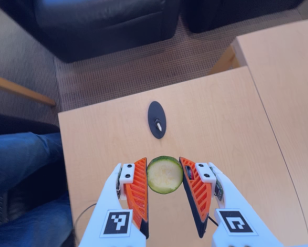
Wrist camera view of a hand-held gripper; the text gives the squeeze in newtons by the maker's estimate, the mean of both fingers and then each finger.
{"total": 7.9, "left": 7.7, "right": 8.0}